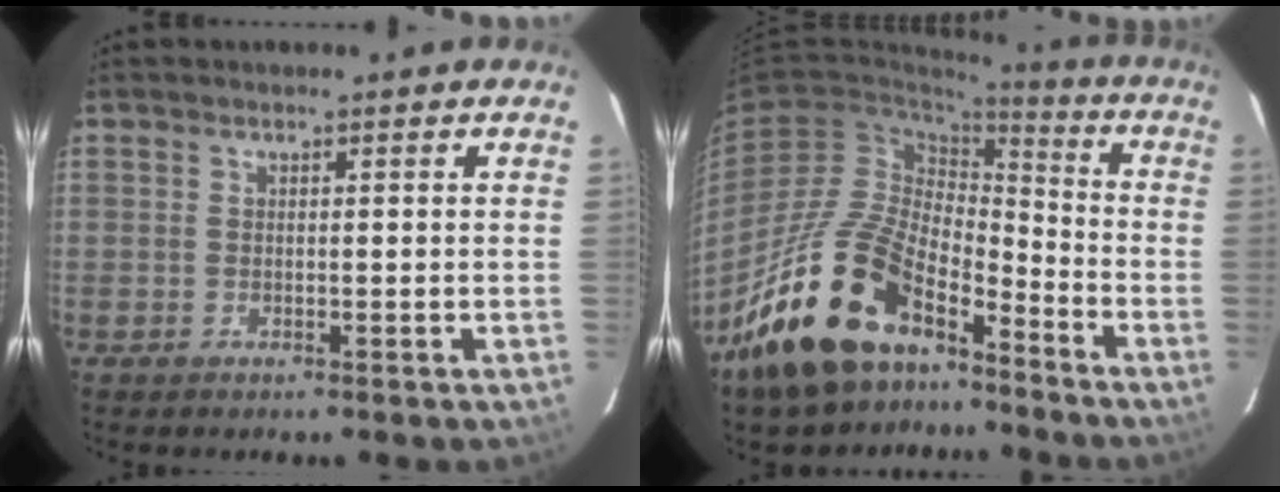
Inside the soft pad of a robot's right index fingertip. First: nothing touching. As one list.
[{"total": 21.0, "force": [-14.8, 9.6, 11.4], "torque": [-0.223, 0.004, -0.257]}]